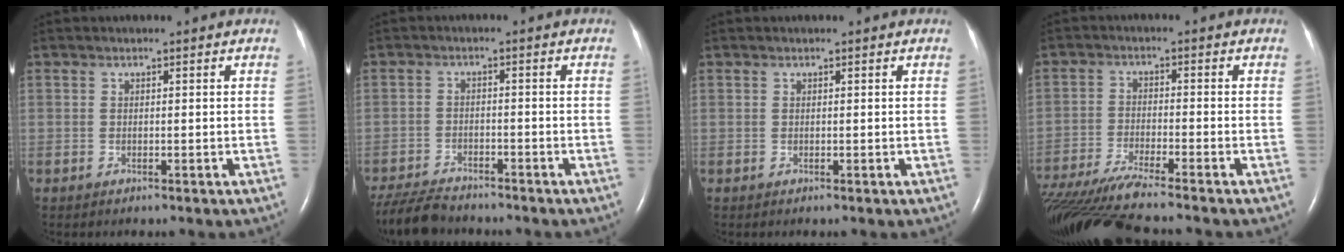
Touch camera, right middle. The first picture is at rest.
{"total": 7.9, "force": [-7.2, 1.6, 2.6], "torque": [-0.048, -0.020, -0.123]}
{"total": 0.0}
{"total": 12.6, "force": [-11.2, -1.1, 5.6], "torque": [-0.095, -0.028, -0.192]}